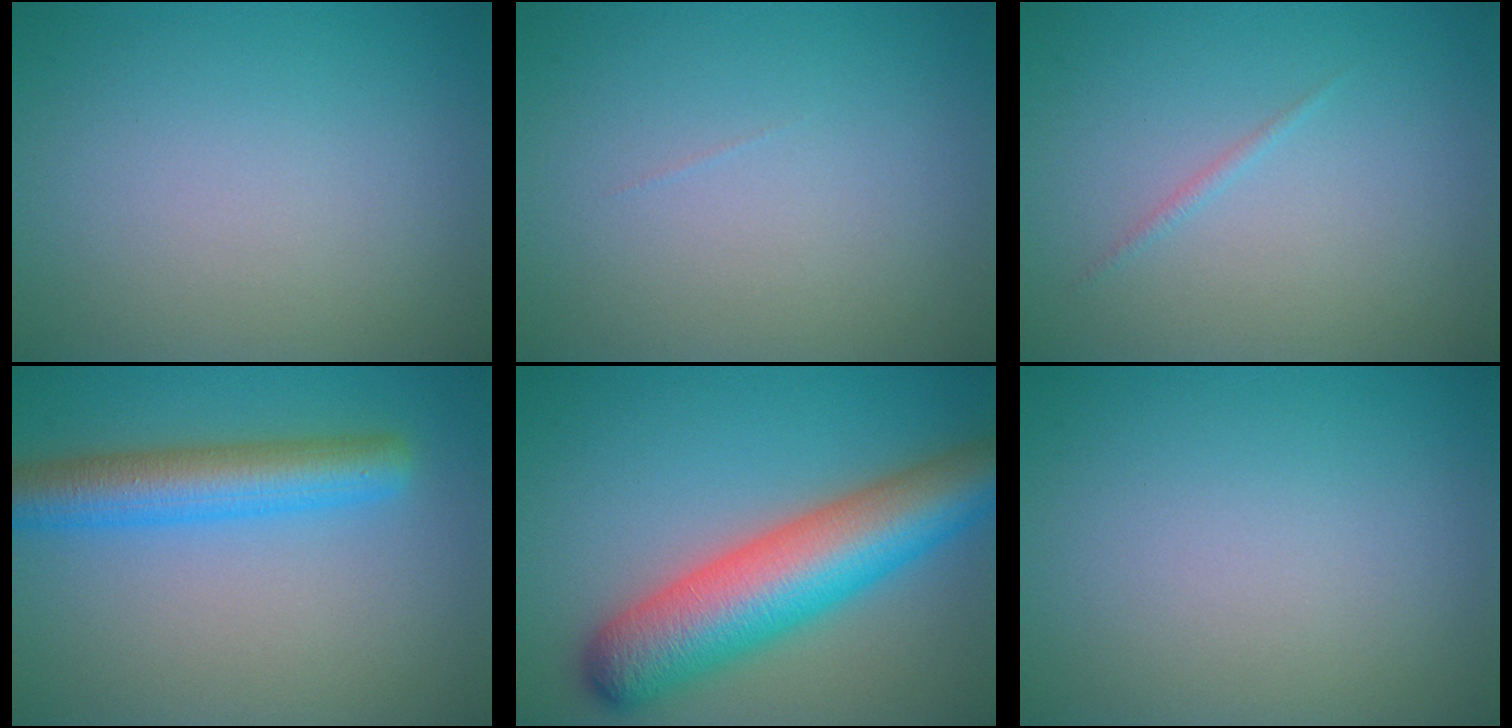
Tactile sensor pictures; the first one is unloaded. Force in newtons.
{"total": 0.0}
{"total": 0.5, "press": 0.5, "slide": 0.1}
{"total": 5.7, "press": 5.7, "slide": 0.1}
{"total": 10.6, "press": 10.6, "slide": 0.4}
{"total": 0.0}